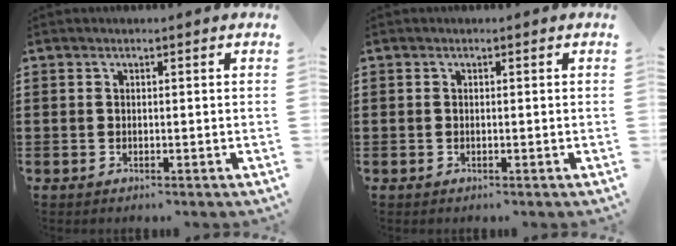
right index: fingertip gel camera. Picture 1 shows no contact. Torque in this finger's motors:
{"motor_torque": [-0.90, 1.24, -0.01, 0.00]}